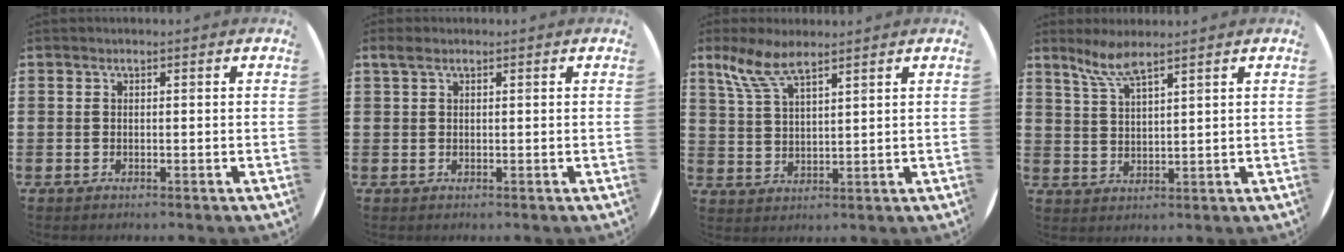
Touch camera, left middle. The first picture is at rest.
{"total": 0.9, "force": [0.7, 0.3, 0.6], "torque": [-0.011, 0.004, 0.011]}
{"total": 6.4, "force": [4.8, 1.5, 3.9], "torque": [-0.089, -0.008, 0.086]}
{"total": 4.6, "force": [3.7, 0.5, 2.7], "torque": [-0.061, 0.000, 0.065]}